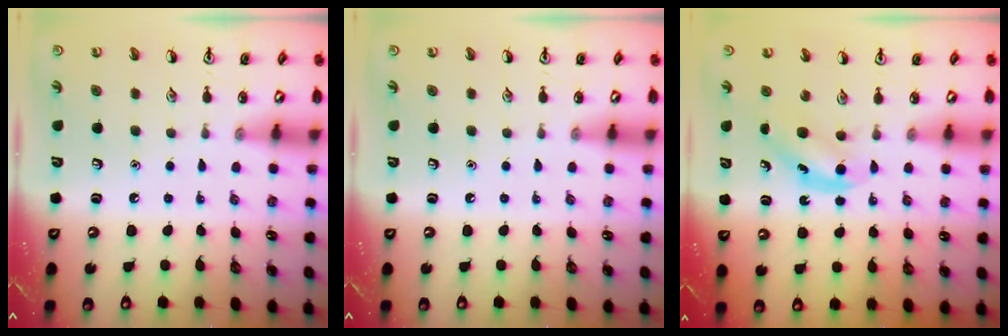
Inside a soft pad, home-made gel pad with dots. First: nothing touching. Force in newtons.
{"total": 0.0}
{"total": 4.0, "press": 4.0, "slide": 0.8}